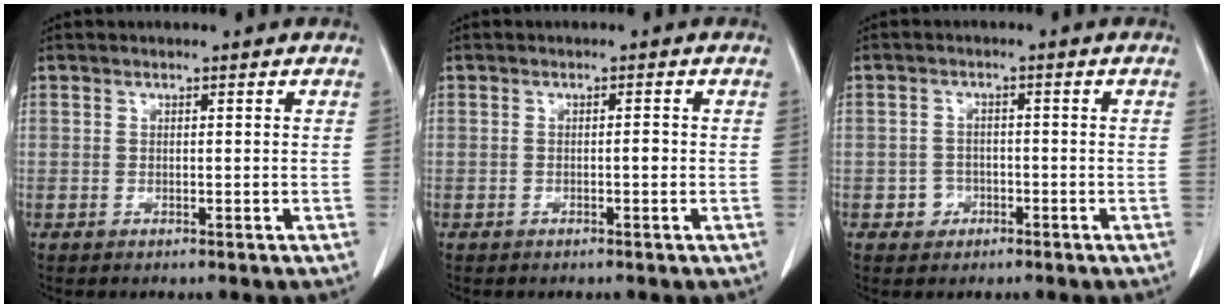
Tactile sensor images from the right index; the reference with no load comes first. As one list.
[{"total": 0.8, "force": [-0.2, 0.2, 0.8], "torque": [-0.007, 0.002, -0.004]}, {"total": 2.6, "force": [-1.2, 2.3, 0.4], "torque": [-0.001, 0.011, -0.018]}]